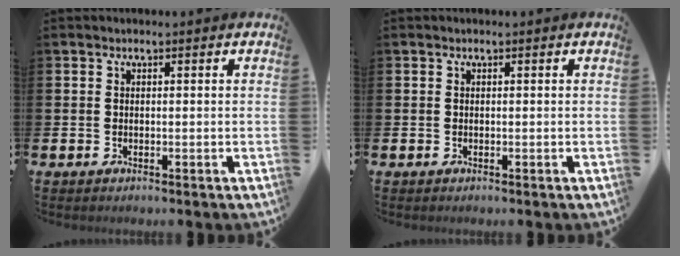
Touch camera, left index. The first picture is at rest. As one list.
[{"total": 0.0}]